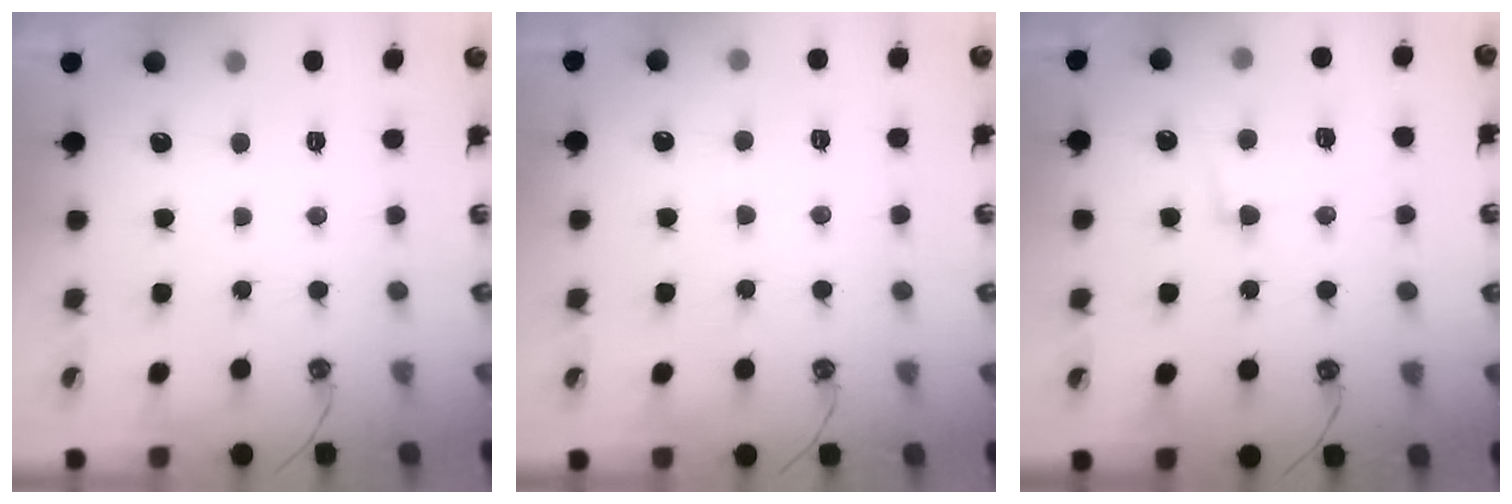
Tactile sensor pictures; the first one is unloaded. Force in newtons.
{"total": 1.3, "press": 1.2, "slide": 0.4}
{"total": 6.3, "press": 5.9, "slide": 2.0}